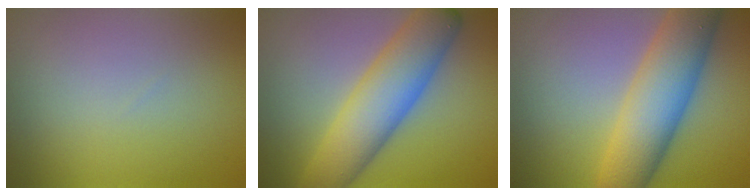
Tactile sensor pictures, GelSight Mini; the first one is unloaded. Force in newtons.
{"total": 8.4, "press": 8.4, "slide": 0.1}
{"total": 9.2, "press": 9.2, "slide": 0.4}